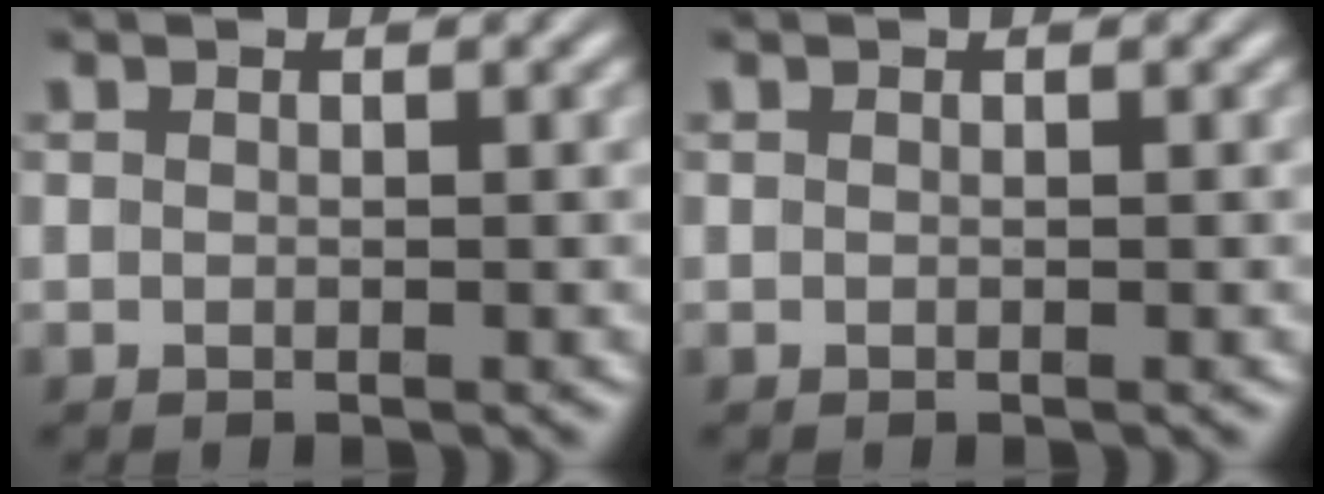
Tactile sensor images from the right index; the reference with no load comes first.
{"total": 0.0}